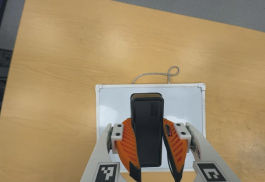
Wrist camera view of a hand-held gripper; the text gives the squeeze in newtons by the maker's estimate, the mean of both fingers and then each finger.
{"total": 10.6, "left": 9.1, "right": 12.1}